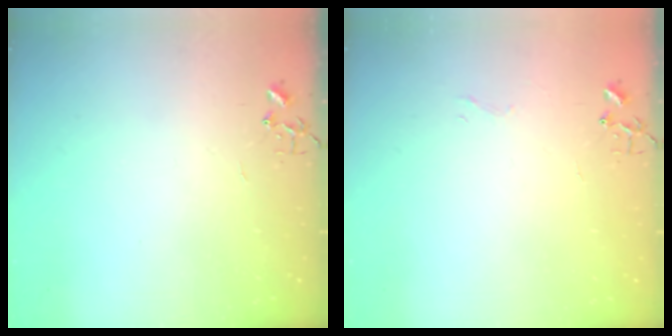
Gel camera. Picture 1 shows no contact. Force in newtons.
{"total": 3.3, "press": 3.3, "slide": 0.3}